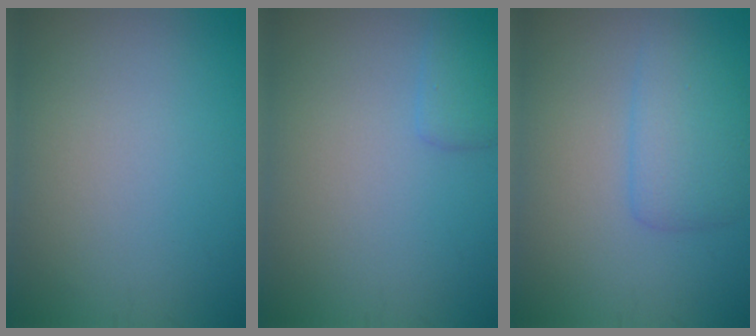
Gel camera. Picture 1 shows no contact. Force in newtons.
{"total": 1.6, "press": 1.6, "slide": 0.1}
{"total": 3.0, "press": 3.0, "slide": 0.2}